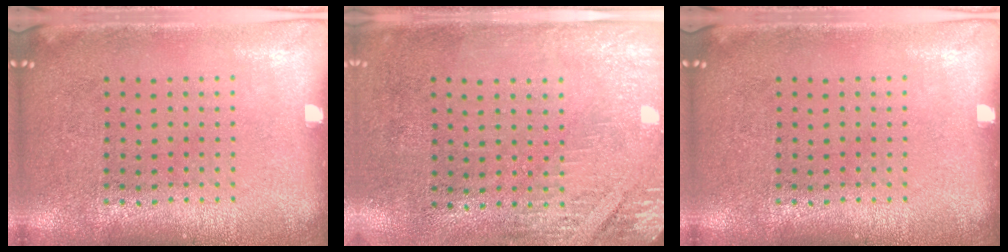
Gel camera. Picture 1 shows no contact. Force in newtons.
{"total": 2.9, "press": 2.5, "slide": 1.4}
{"total": 0.0}